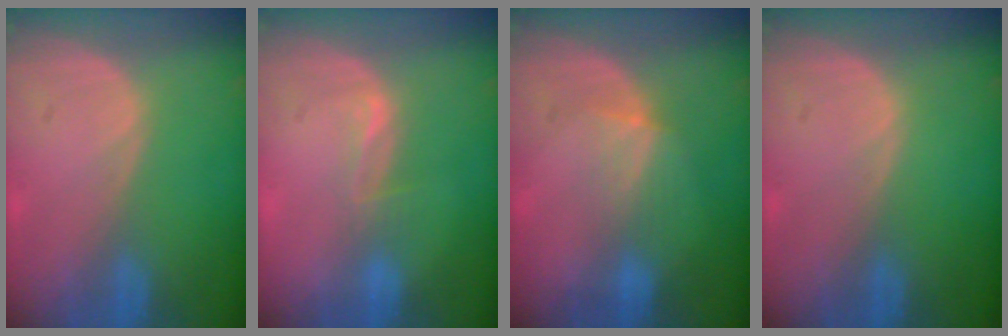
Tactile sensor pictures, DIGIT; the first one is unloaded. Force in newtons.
{"total": 2.2, "press": 1.7, "slide": 1.4}
{"total": 3.4, "press": 3.2, "slide": 1.1}
{"total": 0.0}